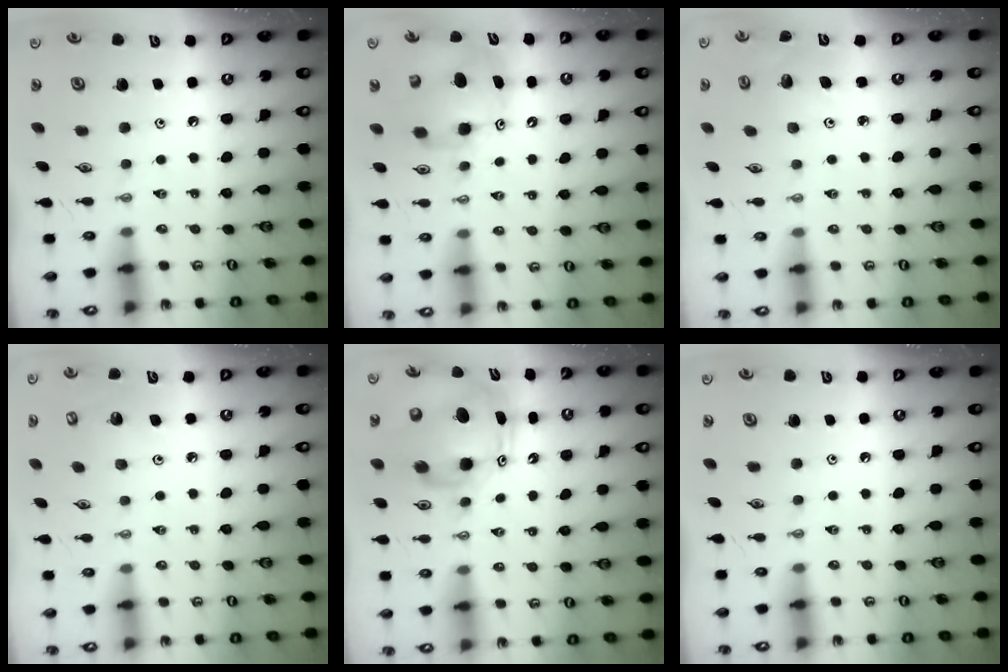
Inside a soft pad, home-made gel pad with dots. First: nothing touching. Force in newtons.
{"total": 9.0, "press": 9.0, "slide": 0.5}
{"total": 3.1, "press": 2.8, "slide": 1.3}
{"total": 4.6, "press": 4.2, "slide": 1.7}
{"total": 10.3, "press": 10.1, "slide": 2.0}
{"total": 0.0}